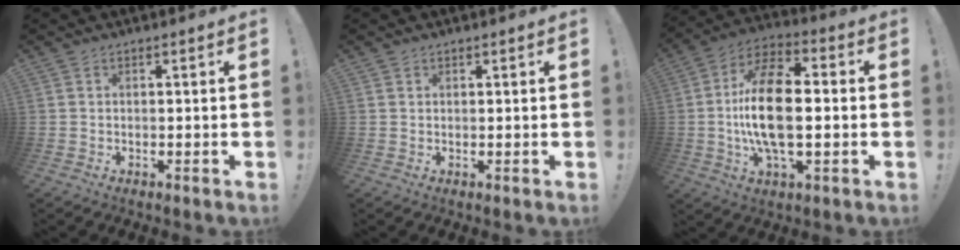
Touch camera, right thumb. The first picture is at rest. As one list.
[{"total": 0.9, "force": [0.7, 0.5, -0.1], "torque": [0.006, -0.003, 0.013]}, {"total": 17.5, "force": [-1.1, 8.1, 15.5], "torque": [-0.290, -0.001, -0.025]}]